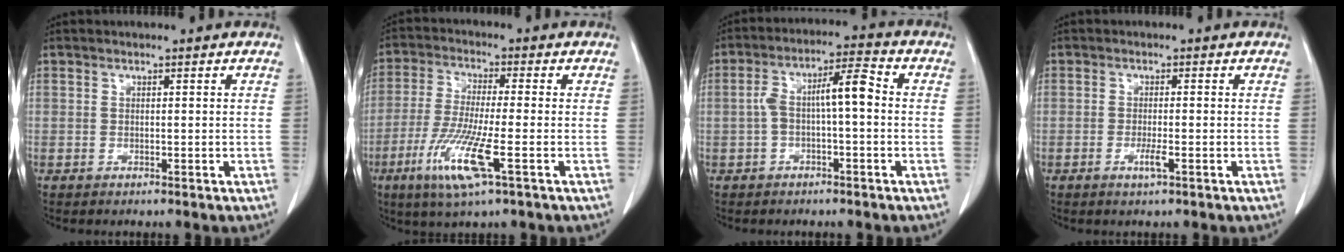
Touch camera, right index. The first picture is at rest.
{"total": 10.5, "force": [-4.2, 0.4, 9.6], "torque": [-0.200, -0.025, -0.082]}
{"total": 7.3, "force": [-0.3, 1.6, 7.1], "torque": [-0.135, 0.034, -0.004]}
{"total": 2.2, "force": [-0.9, 0.0, 2.0], "torque": [-0.037, -0.005, -0.016]}